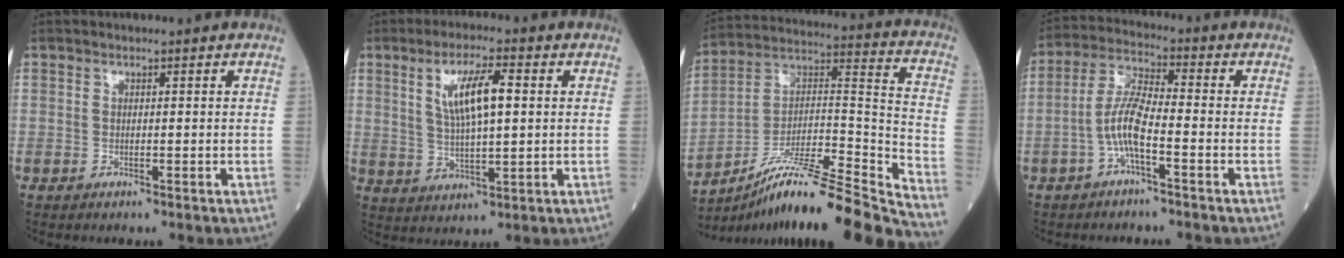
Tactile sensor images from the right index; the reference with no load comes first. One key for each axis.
{"total": 8.9, "fx": 2.3, "fy": 1.8, "fz": 8.4, "tx": -0.160, "ty": 0.009, "tz": 0.047}
{"total": 25.4, "fx": -21.4, "fy": -0.4, "fz": 13.5, "tx": -0.177, "ty": 0.004, "tz": -0.351}
{"total": 6.5, "fx": -2.4, "fy": 1.2, "fz": 6.0, "tx": -0.128, "ty": 0.011, "tz": -0.050}